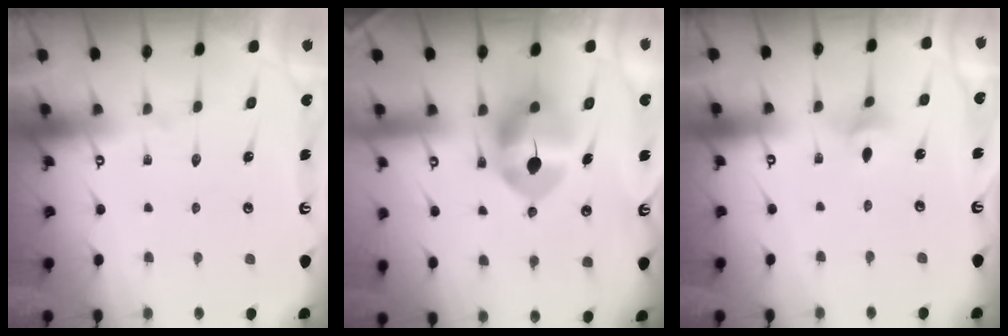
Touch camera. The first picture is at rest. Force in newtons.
{"total": 9.4, "press": 9.2, "slide": 1.6}
{"total": 3.1, "press": 3.0, "slide": 0.6}